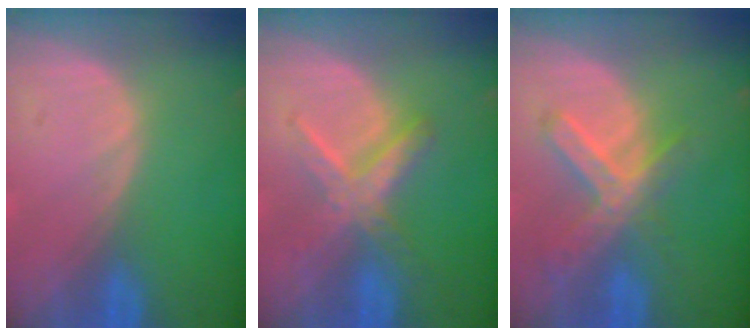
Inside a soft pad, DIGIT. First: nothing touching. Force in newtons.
{"total": 5.6, "press": 5.6, "slide": 0.0}
{"total": 7.0, "press": 6.1, "slide": 3.6}